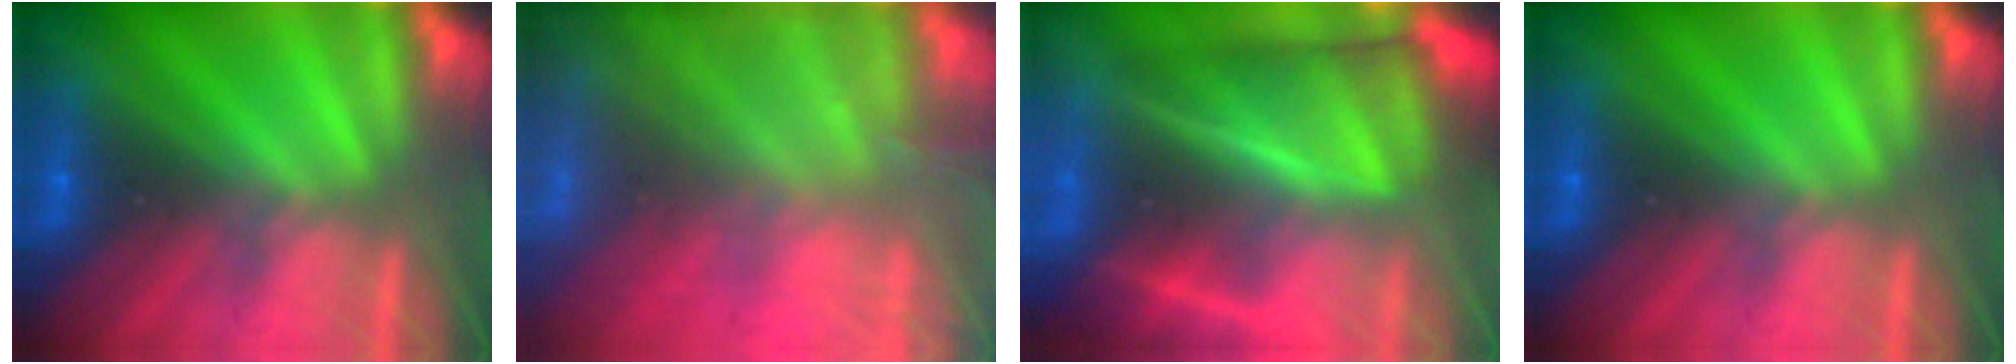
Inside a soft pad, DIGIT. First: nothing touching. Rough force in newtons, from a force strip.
{"total": 11.3}
{"total": 7.5}
{"total": 0.0}